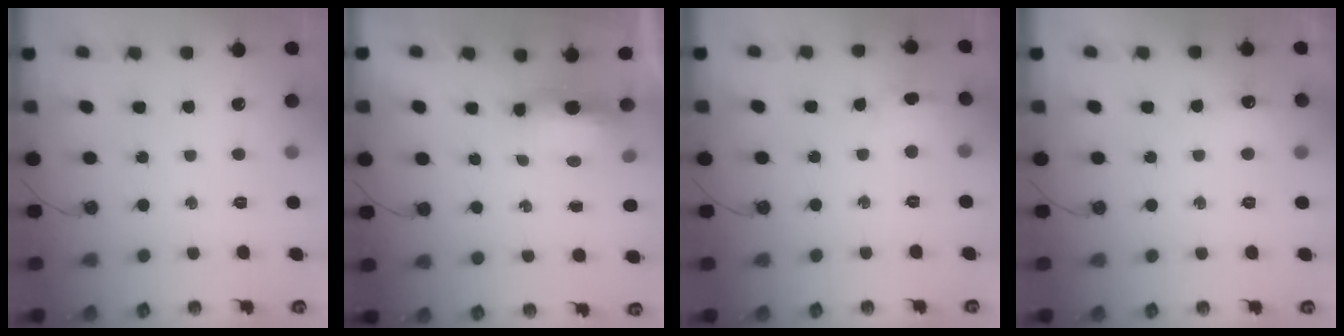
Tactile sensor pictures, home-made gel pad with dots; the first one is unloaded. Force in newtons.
{"total": 7.0, "press": 6.6, "slide": 2.2}
{"total": 5.6, "press": 5.3, "slide": 1.6}
{"total": 4.6, "press": 4.5, "slide": 0.7}